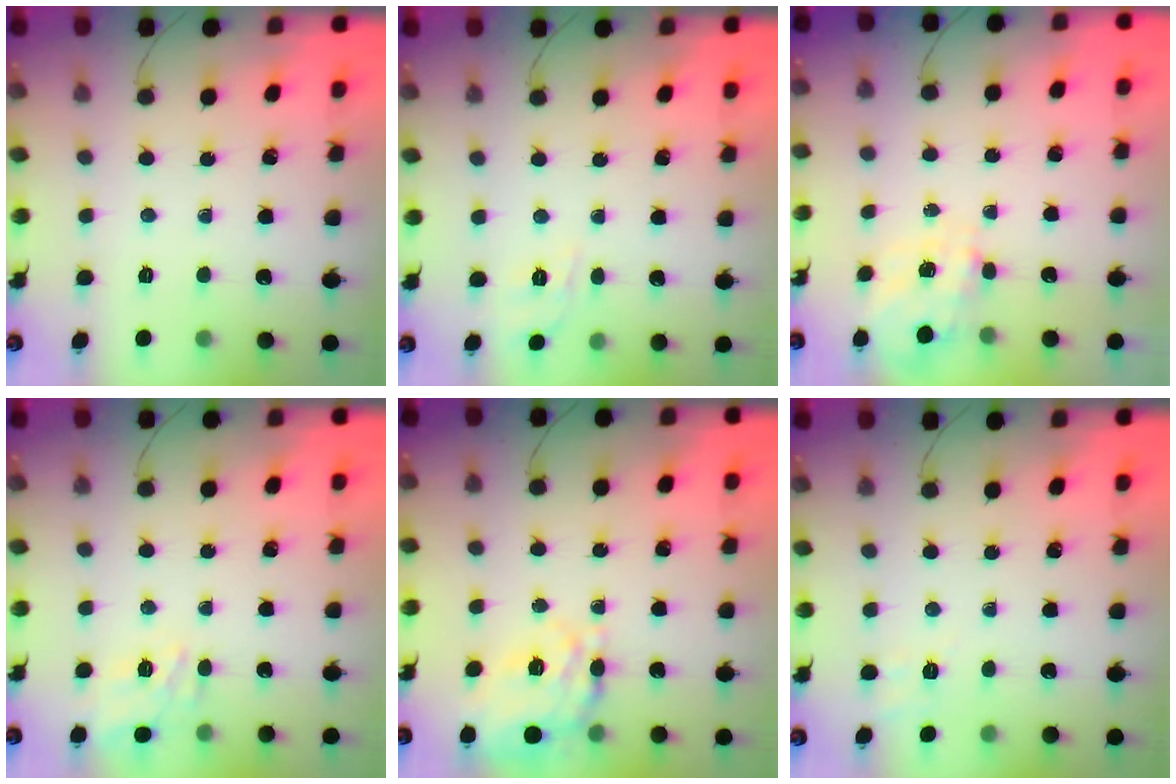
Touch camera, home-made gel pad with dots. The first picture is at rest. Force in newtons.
{"total": 6.6, "press": 6.3, "slide": 2.0}
{"total": 8.7, "press": 8.7, "slide": 0.9}
{"total": 13.6, "press": 13.5, "slide": 1.1}
{"total": 14.7, "press": 14.2, "slide": 3.8}
{"total": 2.9, "press": 2.3, "slide": 1.9}